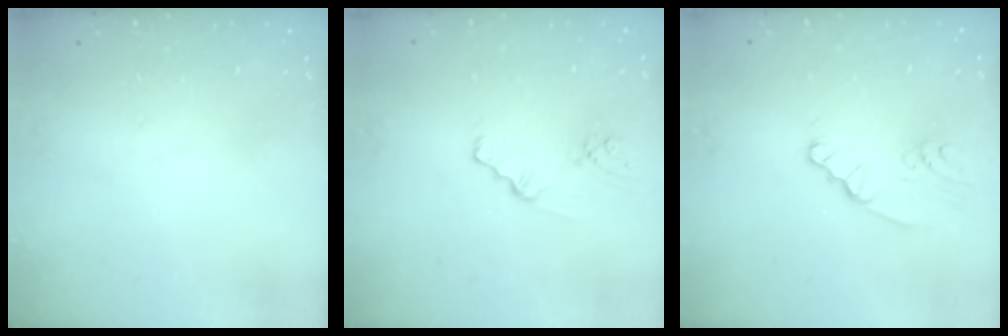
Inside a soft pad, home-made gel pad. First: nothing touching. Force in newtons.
{"total": 1.2, "press": 1.2, "slide": 0.2}
{"total": 0.9, "press": 0.9, "slide": 0.2}